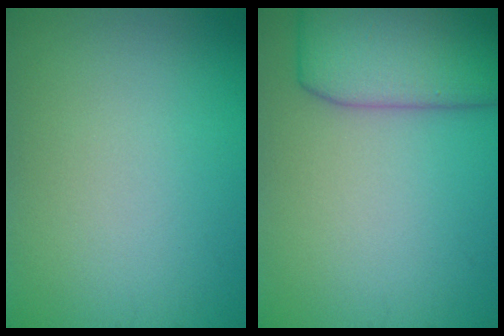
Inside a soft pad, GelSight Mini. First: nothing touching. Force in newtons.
{"total": 8.5, "press": 8.5, "slide": 0.2}